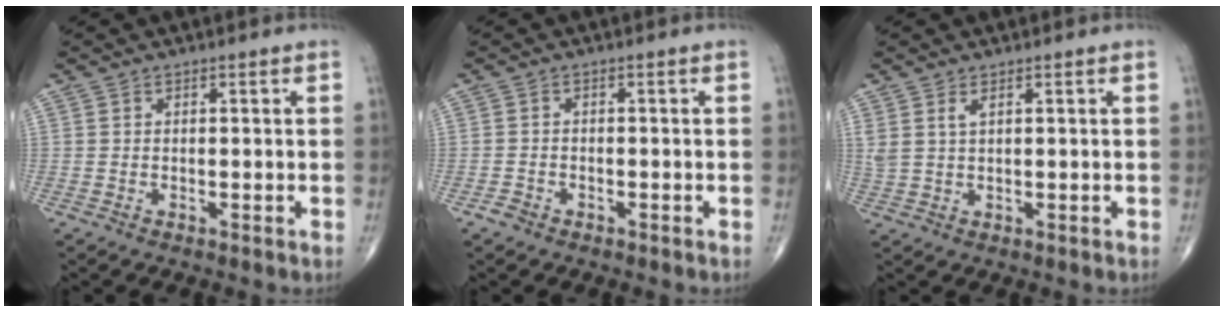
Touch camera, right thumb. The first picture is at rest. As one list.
[{"total": 1.5, "force": [-1.0, 1.0, 0.4], "torque": [-0.010, 0.006, -0.021]}, {"total": 2.5, "force": [1.3, 0.8, 2.0], "torque": [-0.050, 0.003, 0.035]}]